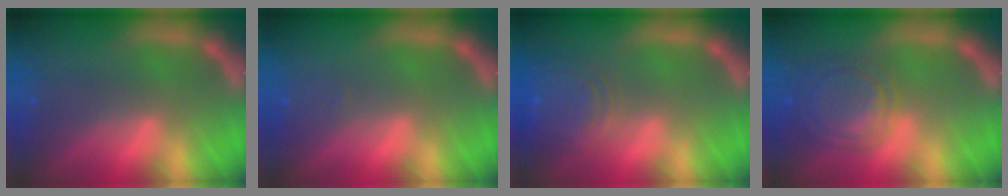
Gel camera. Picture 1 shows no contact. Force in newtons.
{"total": 1.0}
{"total": 6.5}
{"total": 6.0}